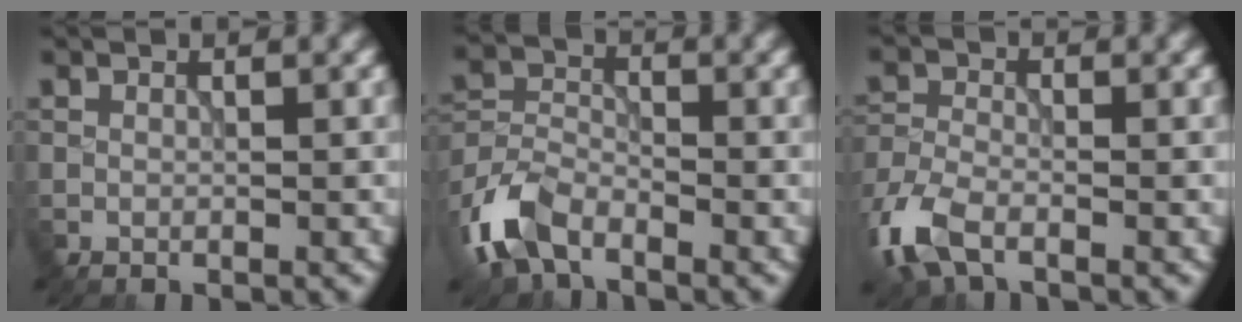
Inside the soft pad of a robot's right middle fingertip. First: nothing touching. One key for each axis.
{"total": 5.8, "fx": -4.0, "fy": 2.9, "fz": 3.1, "tx": -0.070, "ty": -0.004, "tz": -0.091}
{"total": 5.3, "fx": -3.2, "fy": 2.5, "fz": 3.3, "tx": -0.082, "ty": -0.008, "tz": -0.082}